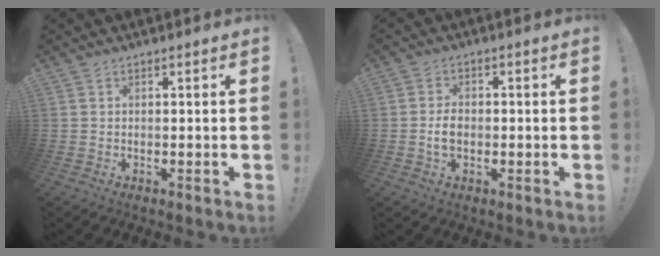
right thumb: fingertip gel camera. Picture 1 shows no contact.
{"total": 4.1, "force": [-0.7, 2.6, 3.1], "torque": [-0.044, 0.002, -0.015]}